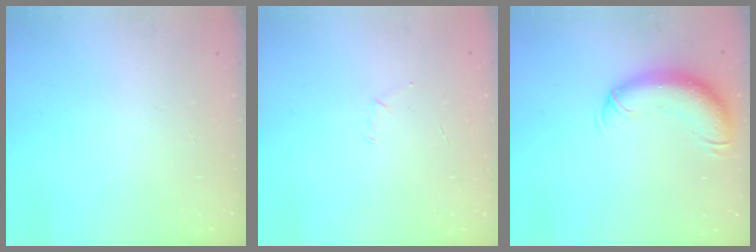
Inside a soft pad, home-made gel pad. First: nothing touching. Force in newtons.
{"total": 2.9, "press": 2.8, "slide": 0.8}
{"total": 12.5, "press": 12.2, "slide": 3.0}